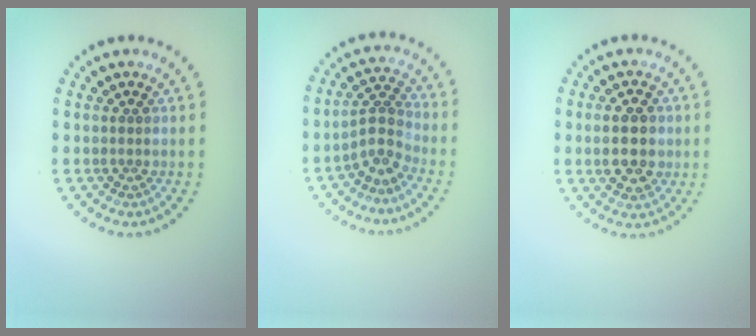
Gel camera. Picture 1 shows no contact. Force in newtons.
{"total": 2.8, "press": 2.0, "slide": 1.9}
{"total": 4.6, "press": 4.6, "slide": 0.2}